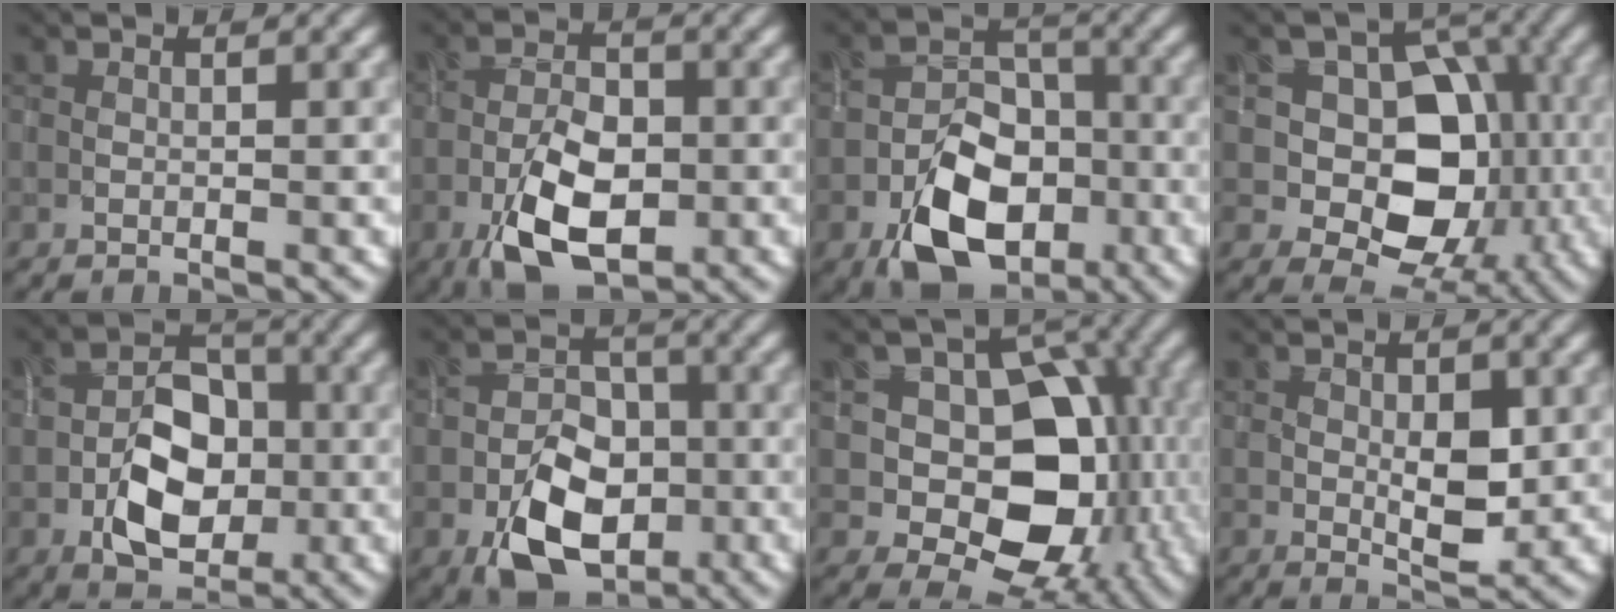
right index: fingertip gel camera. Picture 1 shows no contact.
{"total": 7.8, "force": [-3.2, 3.9, 6.0], "torque": [-0.119, -0.005, -0.065]}
{"total": 9.0, "force": [-4.3, 5.4, 5.7], "torque": [-0.097, -0.004, -0.074]}
{"total": 10.7, "force": [-0.9, 7.9, 7.2], "torque": [-0.065, 0.012, -0.034]}
{"total": 6.8, "force": [-1.9, 4.3, 4.9], "torque": [-0.070, 0.003, -0.034]}
{"total": 8.1, "force": [-3.5, 5.1, 5.3], "torque": [-0.091, -0.009, -0.062]}
{"total": 11.6, "force": [-1.0, 8.1, 8.2], "torque": [-0.088, 0.008, -0.025]}
{"total": 3.8, "force": [0.0, 1.9, 3.2], "torque": [-0.057, -0.007, 0.006]}